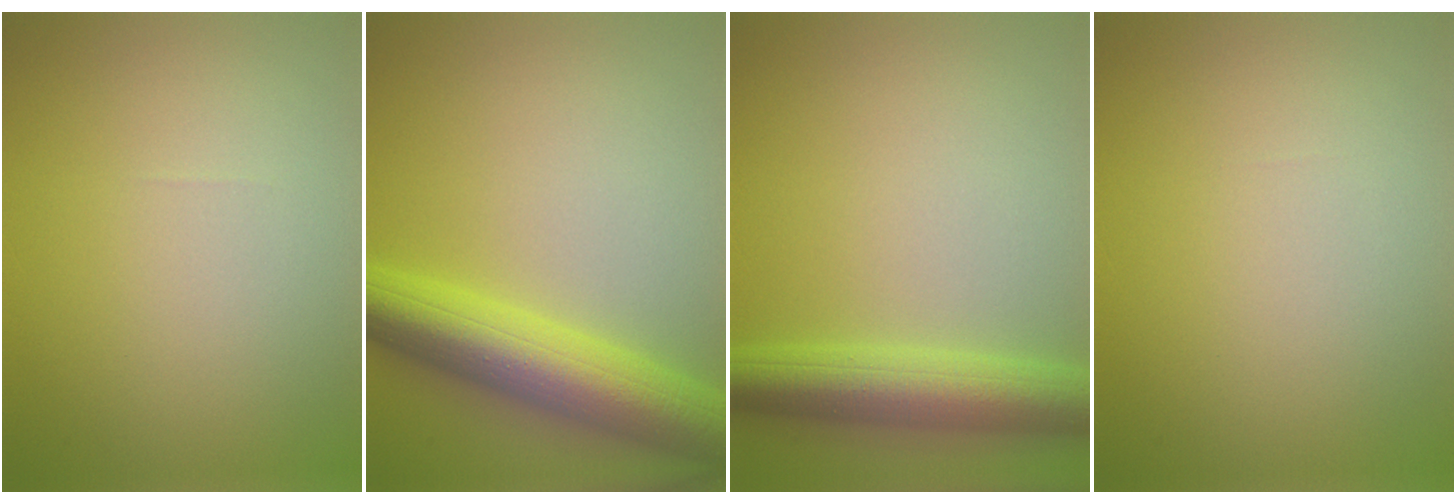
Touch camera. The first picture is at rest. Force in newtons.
{"total": 8.9, "press": 8.9, "slide": 0.2}
{"total": 6.3, "press": 6.3, "slide": 0.1}
{"total": 0.0}